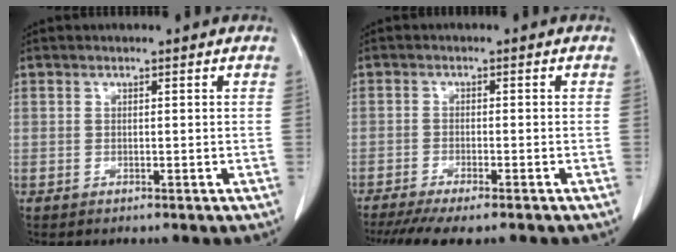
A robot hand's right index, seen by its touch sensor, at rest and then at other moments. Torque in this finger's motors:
{"motor_torque": [1.10, -1.03, 0.40, 0.12]}